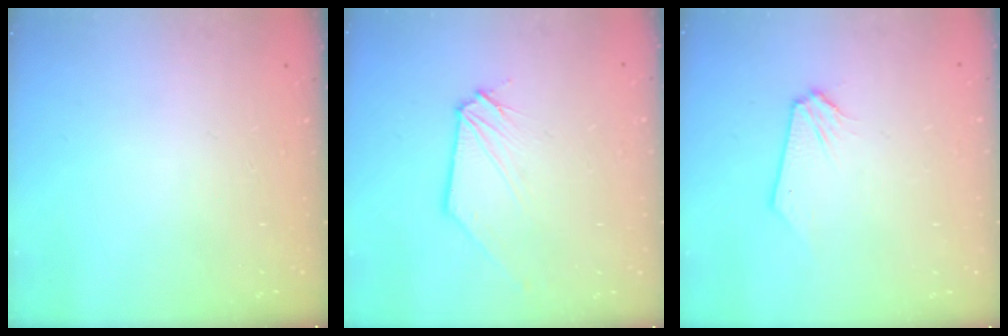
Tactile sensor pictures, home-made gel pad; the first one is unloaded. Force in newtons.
{"total": 0.6, "press": 0.6, "slide": 0.1}
{"total": 0.0}